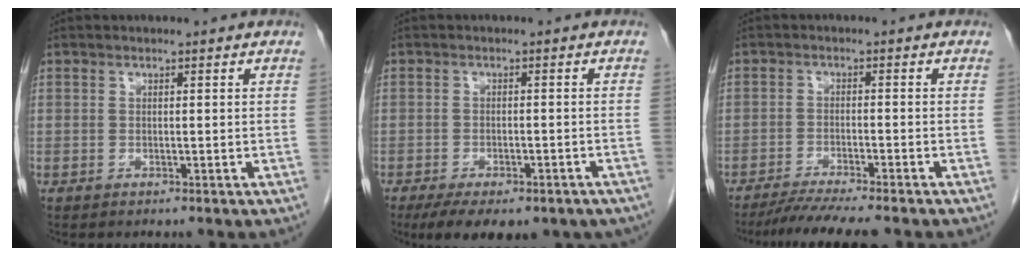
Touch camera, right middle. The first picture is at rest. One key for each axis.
{"total": 14.3, "fx": -10.1, "fy": 6.0, "fz": 8.1, "tx": -0.127, "ty": -0.013, "tz": -0.127}
{"total": 8.0, "fx": -6.9, "fy": -0.3, "fz": 4.0, "tx": -0.053, "ty": -0.021, "tz": -0.110}